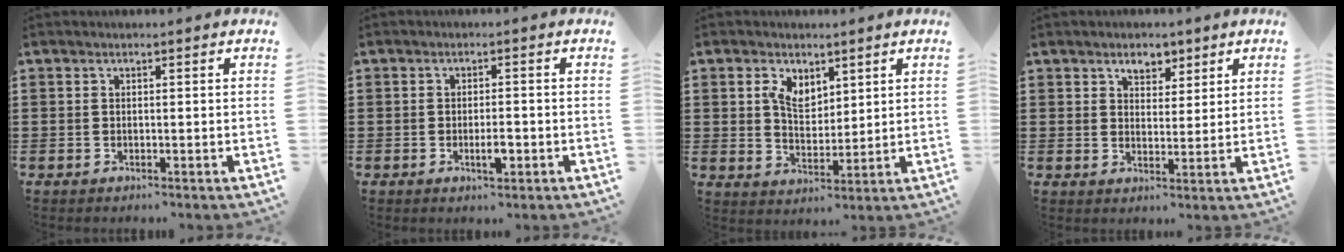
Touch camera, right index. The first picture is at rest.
{"total": 3.0, "force": [-1.0, 1.0, 2.7], "torque": [-0.046, 0.002, -0.017]}
{"total": 4.4, "force": [2.3, 2.8, 2.6], "torque": [-0.053, 0.006, 0.040]}
{"total": 3.7, "force": [2.7, 2.2, 1.3], "torque": [-0.028, 0.007, 0.047]}